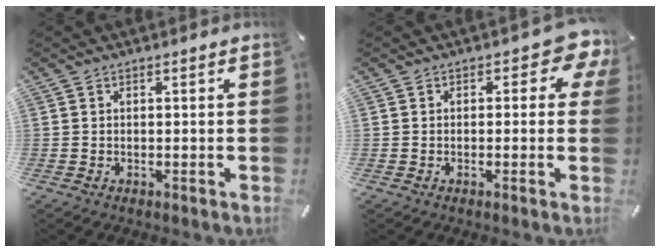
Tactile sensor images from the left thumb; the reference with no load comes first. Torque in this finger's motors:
{"motor_torque": [2.49, 2.52, 0.57, -0.62, 0.05]}